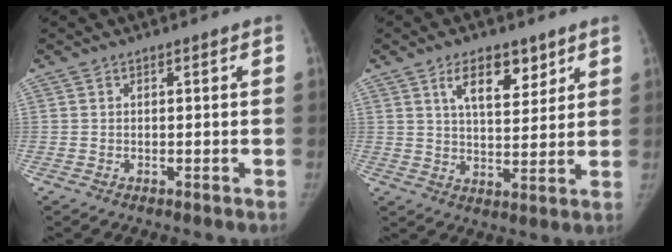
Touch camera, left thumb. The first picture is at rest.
{"total": 9.3, "force": [5.3, 4.5, 6.2], "torque": [-0.072, -0.033, 0.089]}